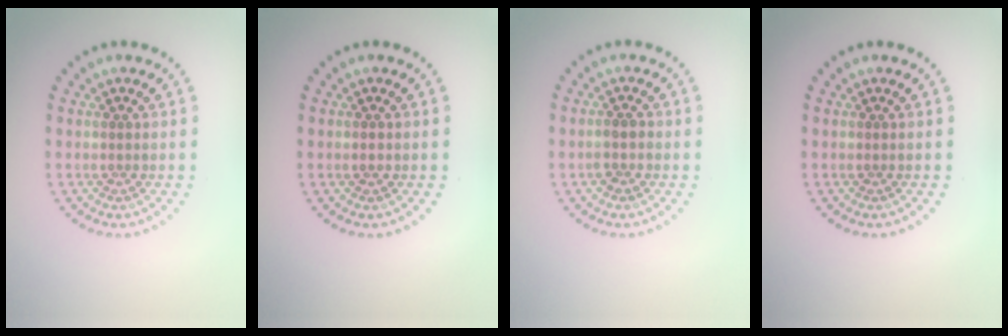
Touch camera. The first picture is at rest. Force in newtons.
{"total": 0.8, "press": 0.8, "slide": 0.1}
{"total": 1.3, "press": 1.3, "slide": 0.3}
{"total": 0.0}